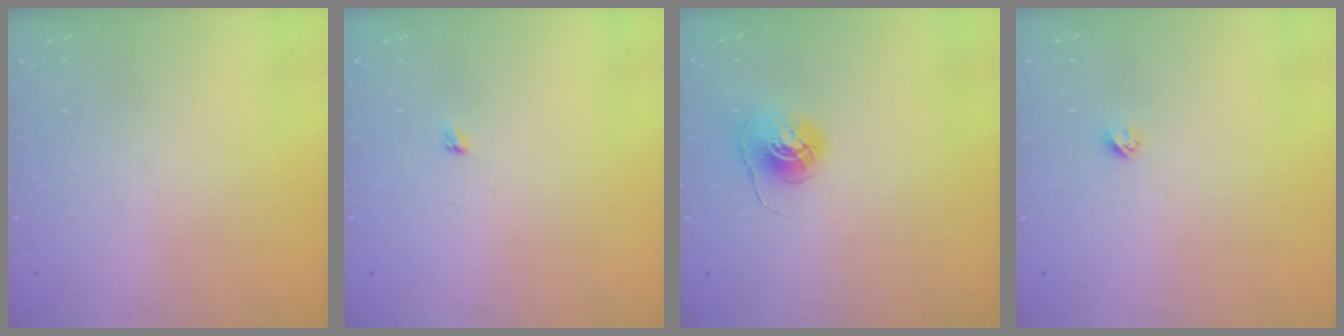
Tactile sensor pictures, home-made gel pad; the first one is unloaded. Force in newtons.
{"total": 2.4, "press": 2.4, "slide": 0.4}
{"total": 6.0, "press": 6.0, "slide": 0.4}
{"total": 2.4, "press": 2.4, "slide": 0.2}